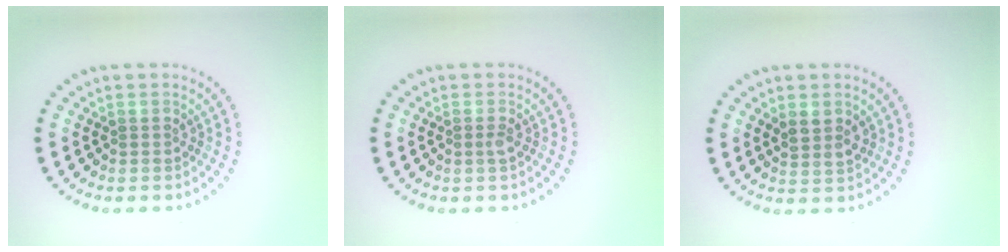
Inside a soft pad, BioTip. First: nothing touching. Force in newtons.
{"total": 0.8, "press": 0.6, "slide": 0.5}
{"total": 1.8, "press": 1.6, "slide": 0.7}